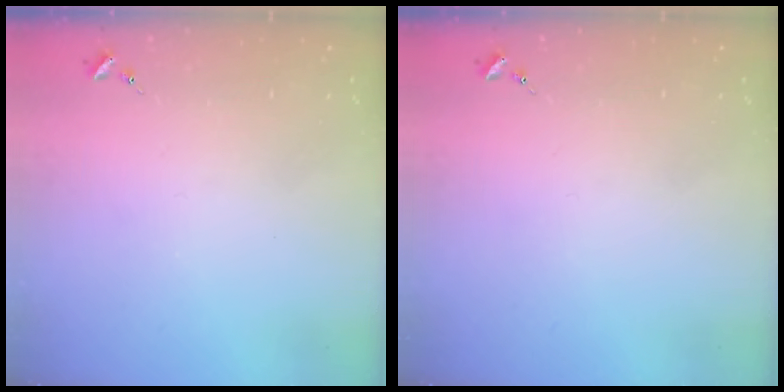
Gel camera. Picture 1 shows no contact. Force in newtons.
{"total": 0.0}